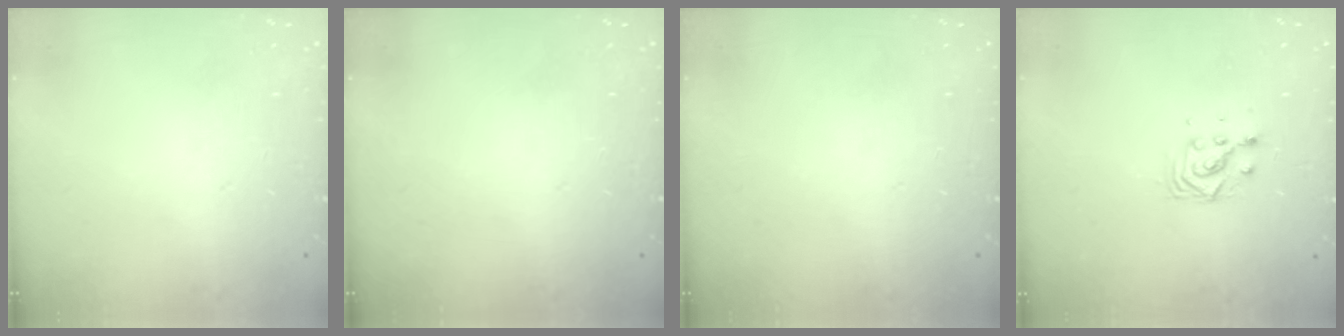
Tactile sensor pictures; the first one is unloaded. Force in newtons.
{"total": 0.0}
{"total": 0.0}
{"total": 4.6, "press": 4.6, "slide": 0.2}